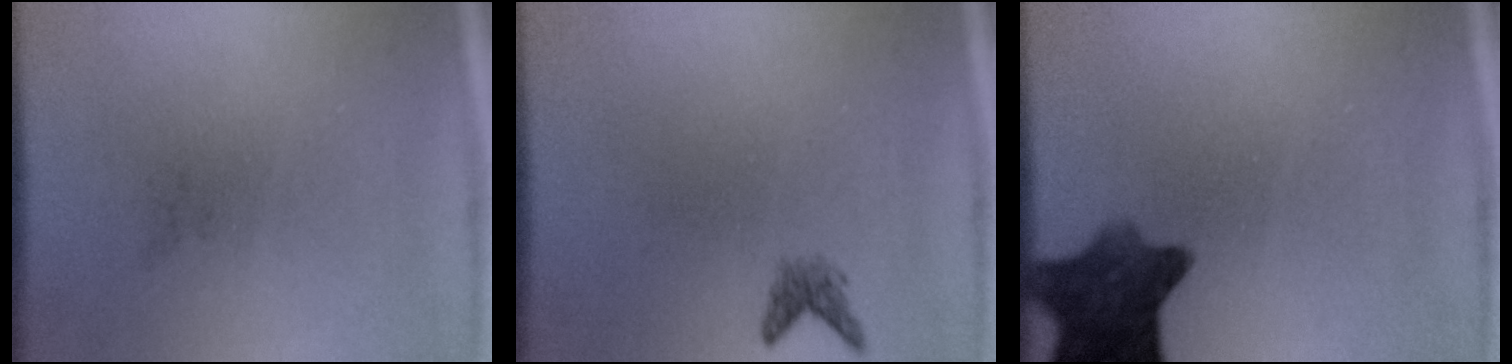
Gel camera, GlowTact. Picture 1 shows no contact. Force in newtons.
{"total": 1.4}
{"total": 8.5}